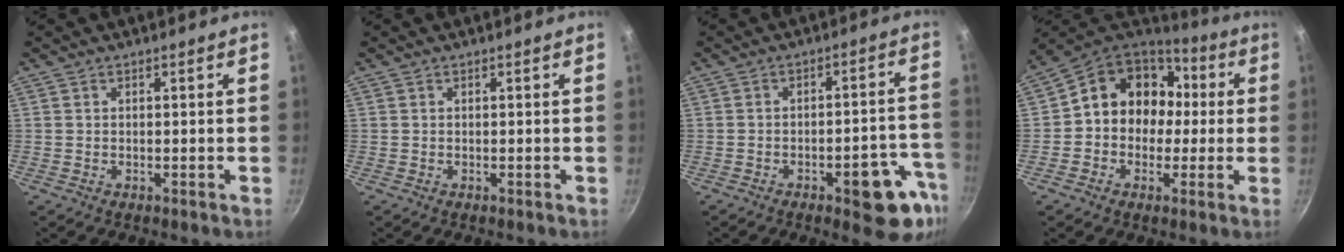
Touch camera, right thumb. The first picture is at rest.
{"total": 0.0}
{"total": 12.2, "force": [-5.8, 4.6, 9.6], "torque": [-0.071, 0.039, -0.071]}
{"total": 14.5, "force": [0.8, 12.6, 7.2], "torque": [-0.066, 0.043, -0.002]}